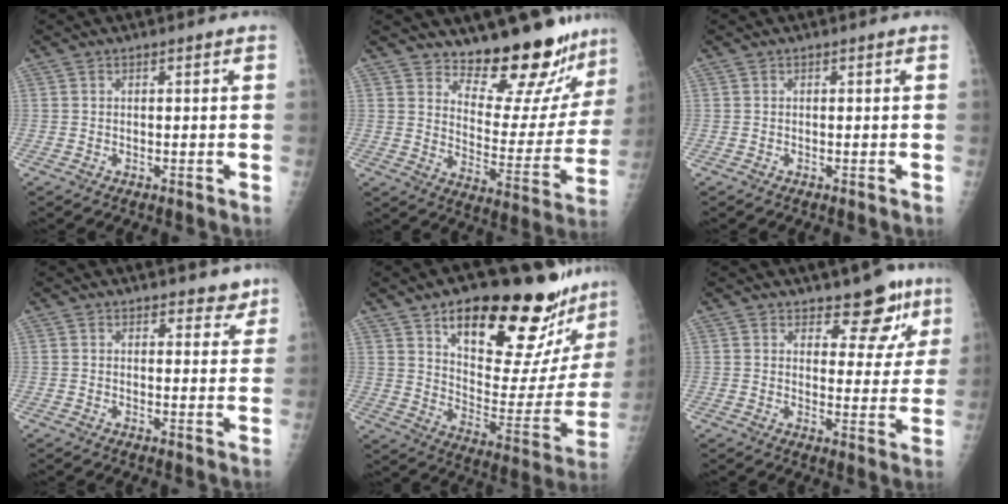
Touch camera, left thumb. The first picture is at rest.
{"total": 18.0, "force": [16.2, 4.8, 6.1], "torque": [-0.030, -0.153, 0.218]}
{"total": 0.0}
{"total": 3.8, "force": [3.2, 1.8, 1.2], "torque": [0.015, -0.019, 0.038]}
{"total": 27.8, "force": [19.8, 9.1, 17.3], "torque": [-0.207, -0.097, 0.285]}
{"total": 8.7, "force": [6.2, 4.3, 4.4], "torque": [-0.016, -0.038, 0.079]}